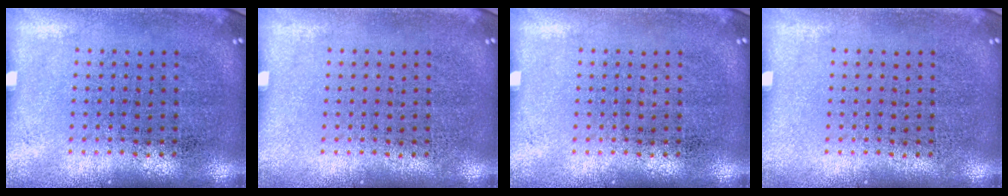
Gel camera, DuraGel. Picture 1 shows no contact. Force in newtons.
{"total": 0.0}
{"total": 0.0}
{"total": 0.0}